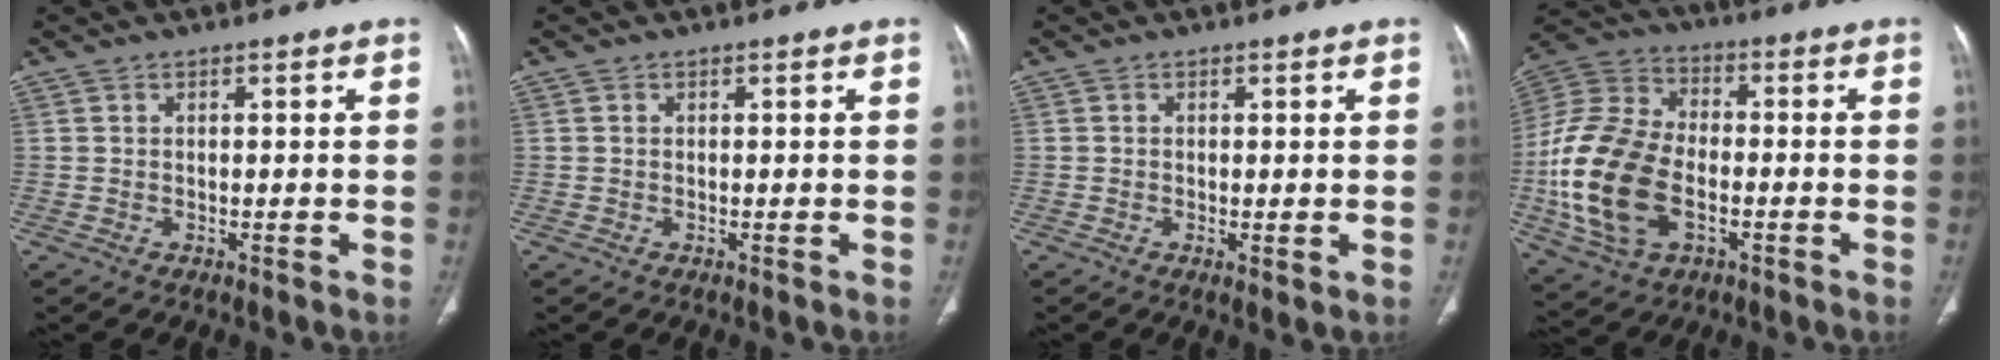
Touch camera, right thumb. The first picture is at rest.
{"total": 0.0}
{"total": 1.3, "force": [-0.2, 0.4, 1.2], "torque": [-0.024, -0.006, -0.003]}
{"total": 20.2, "force": [-4.1, 12.6, 15.3], "torque": [-0.319, 0.013, -0.074]}